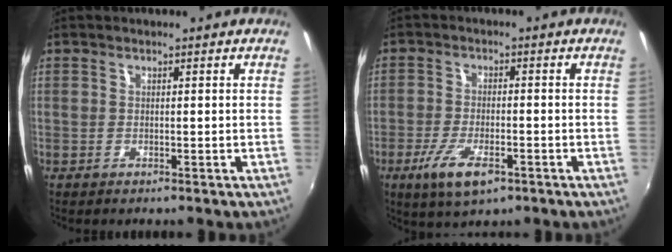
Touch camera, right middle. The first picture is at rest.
{"total": 8.3, "force": [-4.3, 3.0, 6.4], "torque": [-0.145, -0.021, -0.075]}